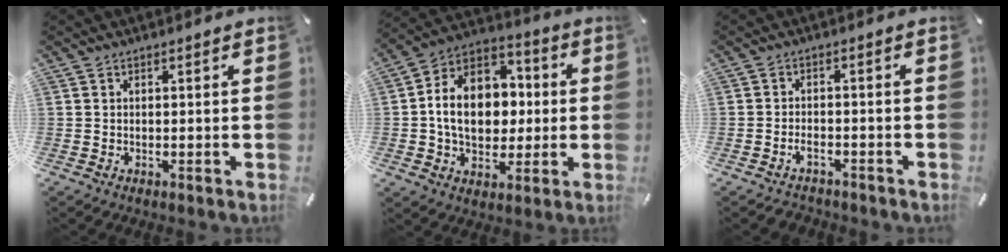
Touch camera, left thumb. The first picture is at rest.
{"total": 14.7, "force": [-1.1, 11.6, 8.9], "torque": [-0.174, 0.014, -0.017]}
{"total": 3.0, "force": [-2.0, 1.6, 1.5], "torque": [-0.027, 0.010, -0.039]}